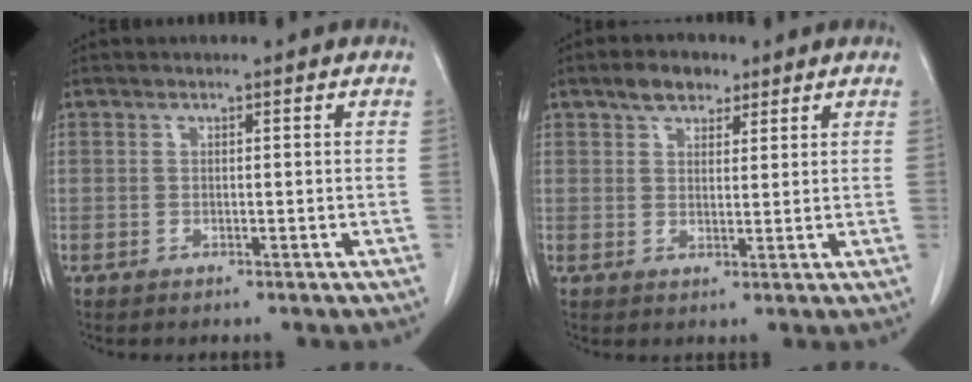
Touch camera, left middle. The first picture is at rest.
{"total": 4.2, "force": [2.8, 2.4, 1.9], "torque": [-0.032, 0.011, 0.049]}